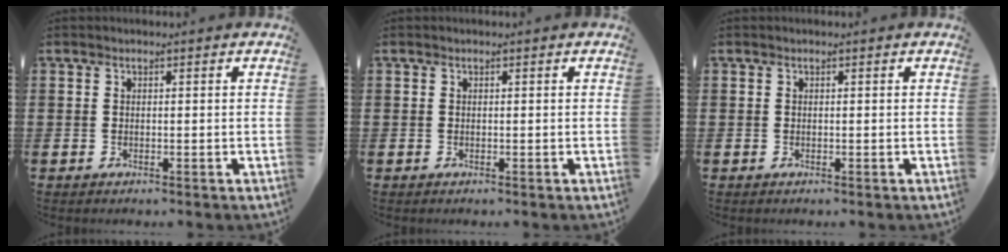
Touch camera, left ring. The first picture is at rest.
{"total": 0.0}
{"total": 0.0}